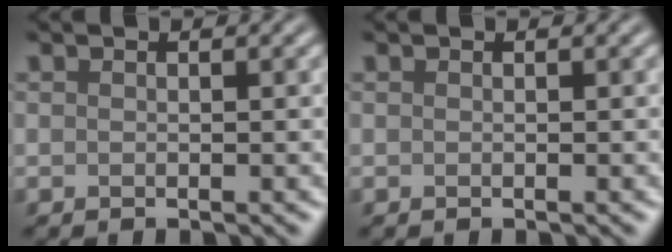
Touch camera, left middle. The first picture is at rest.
{"total": 0.0}